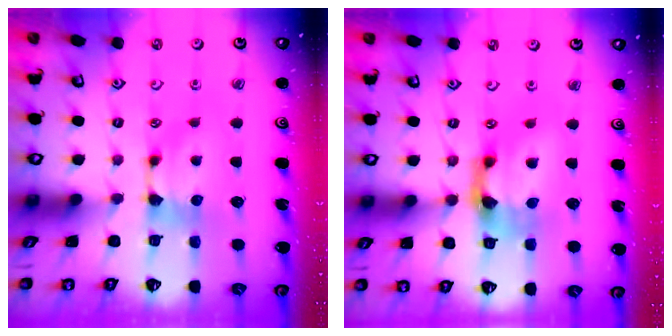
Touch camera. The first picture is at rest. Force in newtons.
{"total": 5.0, "press": 4.4, "slide": 2.3}